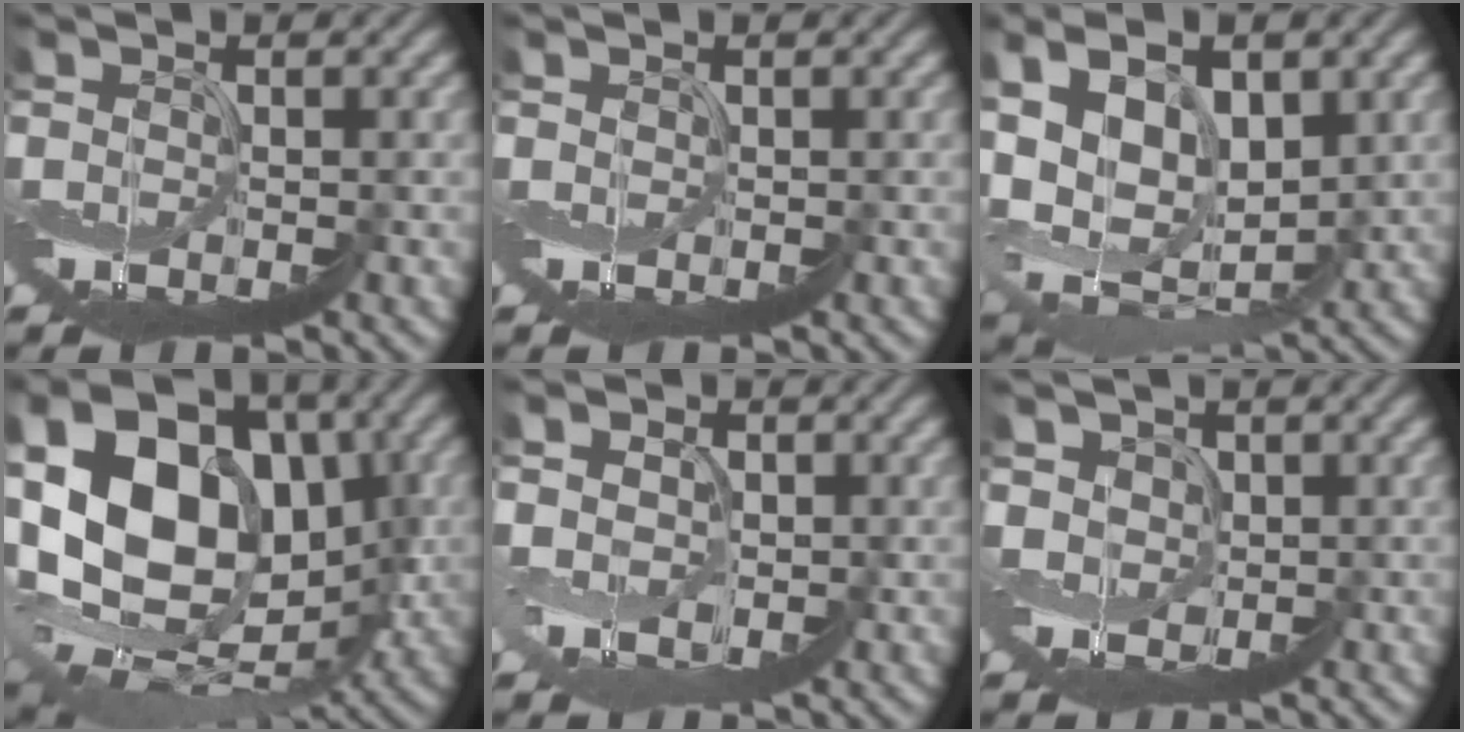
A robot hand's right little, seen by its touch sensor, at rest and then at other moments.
{"total": 0.7, "force": [0.6, 0.0, -0.1], "torque": [-0.004, 0.000, 0.011]}
{"total": 8.6, "force": [4.3, 4.8, 5.7], "torque": [-0.131, 0.012, 0.080]}
{"total": 9.9, "force": [2.8, 7.0, 6.4], "torque": [-0.130, 0.023, 0.046]}
{"total": 3.1, "force": [1.9, 2.1, 1.1], "torque": [-0.022, 0.009, 0.016]}
{"total": 2.9, "force": [2.5, 1.1, -0.9], "torque": [0.012, 0.019, 0.020]}